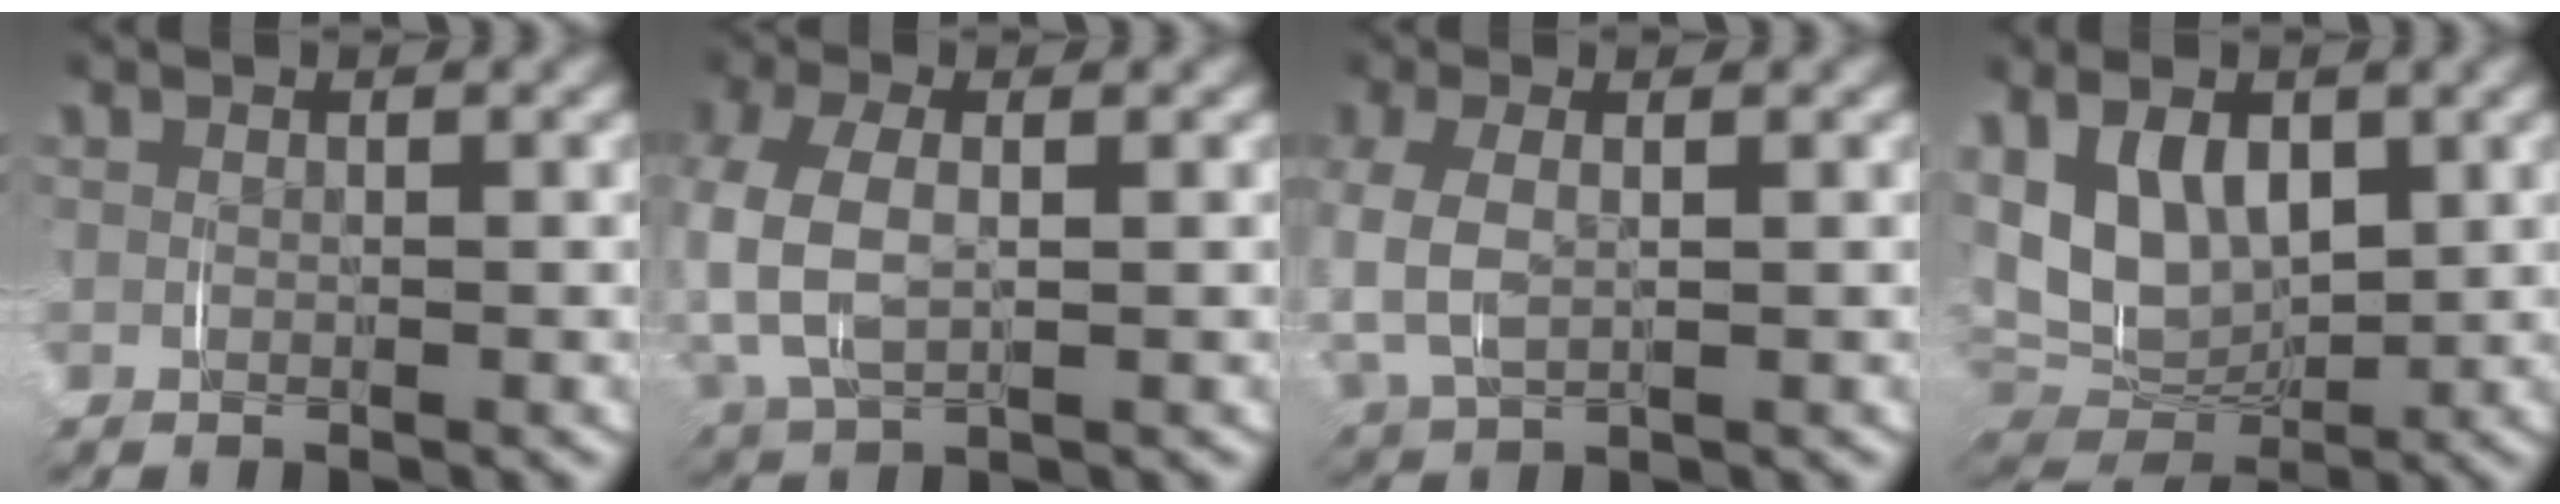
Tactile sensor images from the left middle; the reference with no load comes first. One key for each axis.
{"total": 7.1, "fx": 0.3, "fy": 4.9, "fz": 5.1, "tx": -0.154, "ty": -0.009, "tz": 0.013}
{"total": 4.7, "fx": 0.5, "fy": 3.1, "fz": 3.4, "tx": -0.105, "ty": -0.004, "tz": 0.017}
{"total": 11.6, "fx": 1.3, "fy": 8.8, "fz": 7.4, "tx": -0.157, "ty": -0.020, "tz": 0.029}